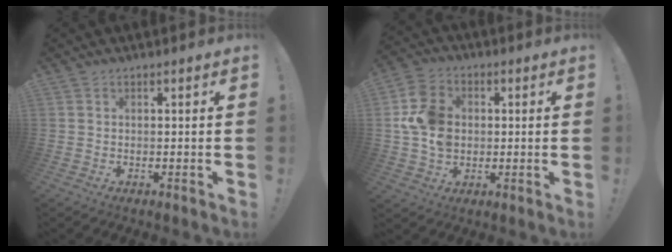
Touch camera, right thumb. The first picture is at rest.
{"total": 12.3, "force": [0.6, 10.0, 7.2], "torque": [-0.134, 0.008, 0.015]}